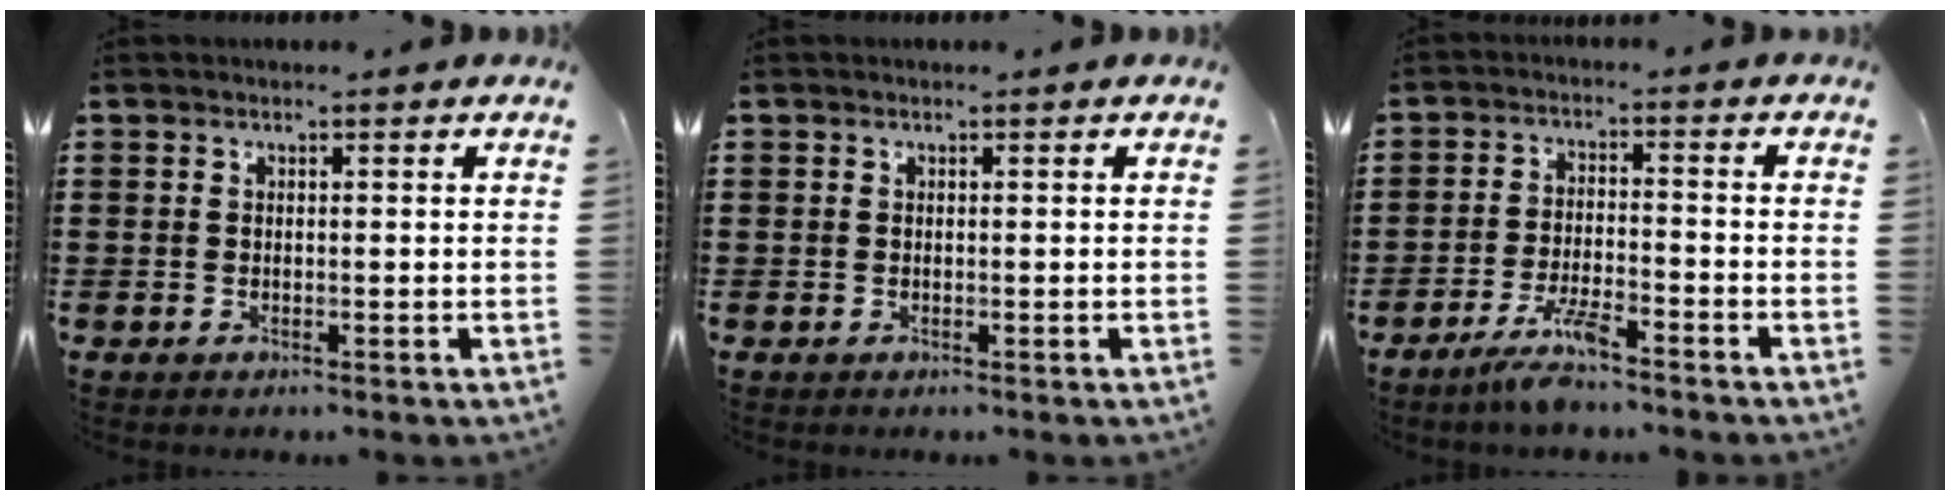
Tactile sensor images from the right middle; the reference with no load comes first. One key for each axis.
{"total": 0.0}
{"total": 5.7, "fx": -4.3, "fy": 0.7, "fz": 3.8, "tx": -0.079, "ty": -0.007, "tz": -0.081}